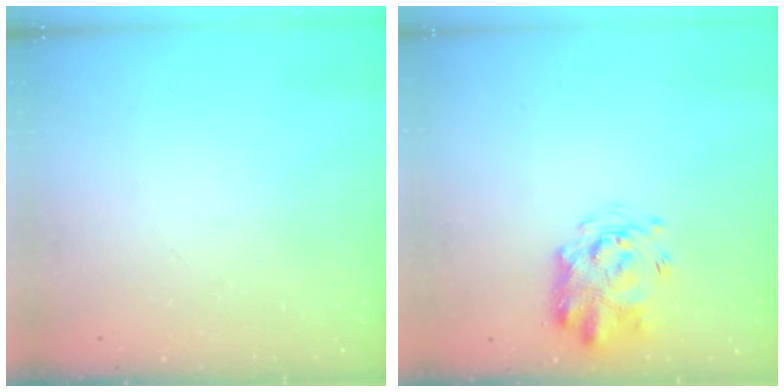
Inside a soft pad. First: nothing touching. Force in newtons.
{"total": 3.3, "press": 3.2, "slide": 0.7}